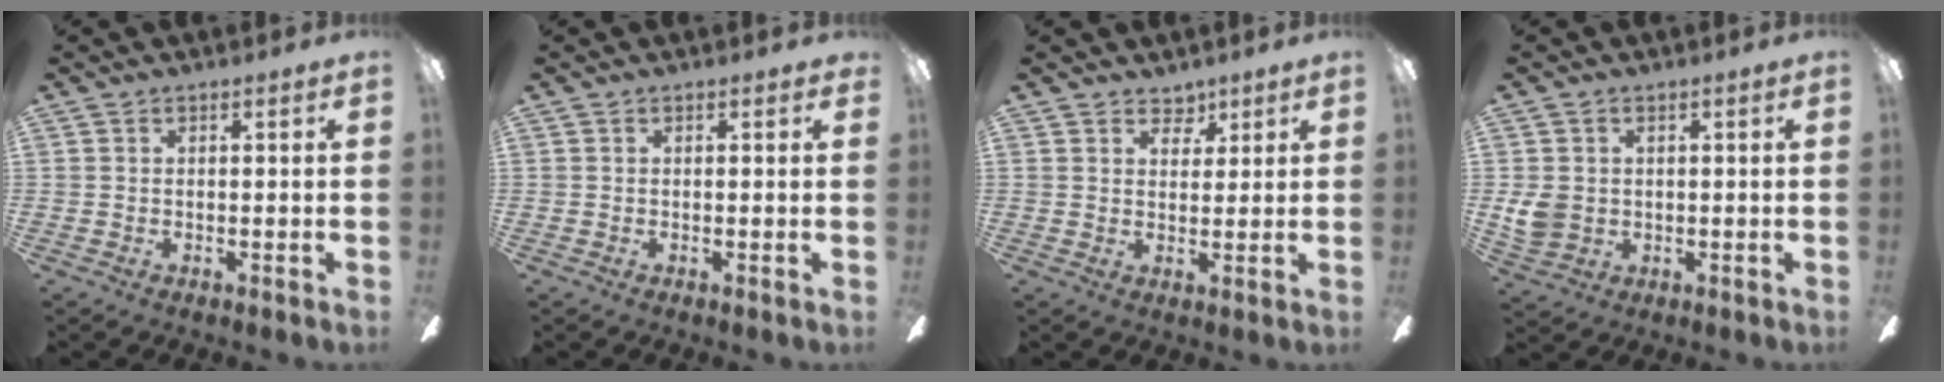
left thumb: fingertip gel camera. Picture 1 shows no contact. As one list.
[{"total": 0.0}, {"total": 4.1, "force": [3.1, 2.5, 1.0], "torque": [0.004, -0.015, 0.051]}, {"total": 5.6, "force": [0.4, 4.8, 2.8], "torque": [-0.067, 0.004, 0.009]}]